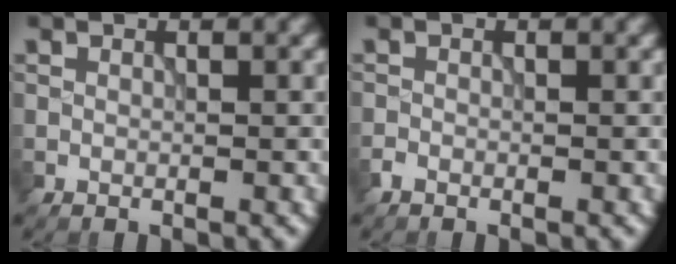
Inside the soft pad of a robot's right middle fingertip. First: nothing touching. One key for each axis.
{"total": 0.6, "fx": -0.5, "fy": 0.2, "fz": 0.2, "tx": -0.002, "ty": -0.001, "tz": -0.012}